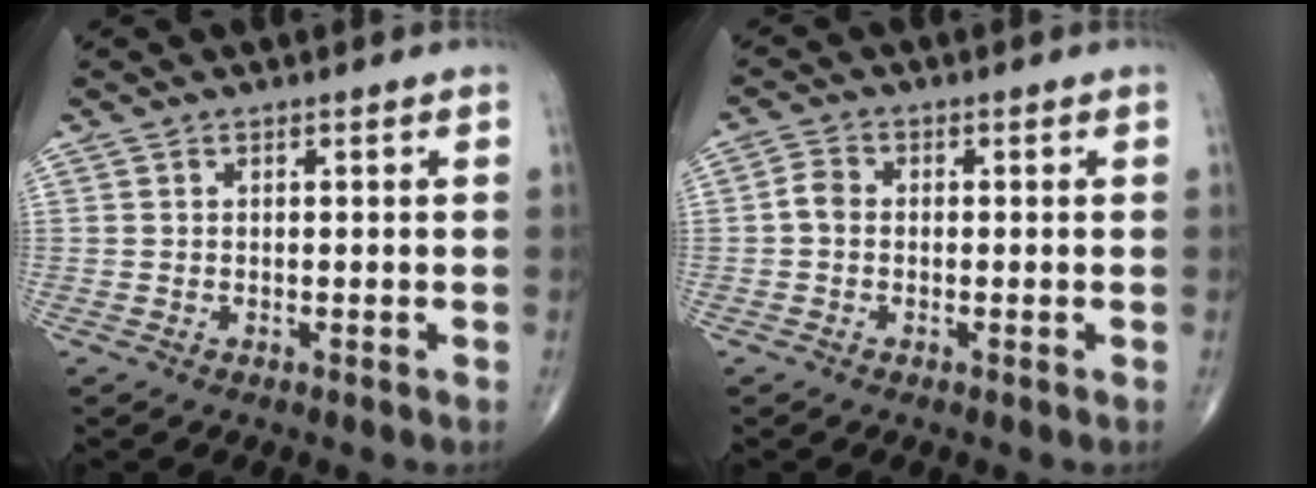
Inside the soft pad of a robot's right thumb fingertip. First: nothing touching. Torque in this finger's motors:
{"motor_torque": [0.55, 0.78, 0.41, -0.11, 0.00]}